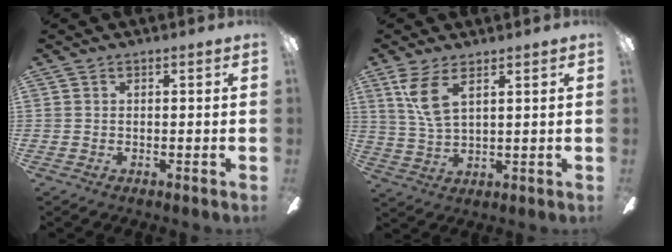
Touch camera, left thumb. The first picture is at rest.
{"total": 8.1, "force": [4.7, 3.0, 5.8], "torque": [-0.122, -0.011, 0.089]}